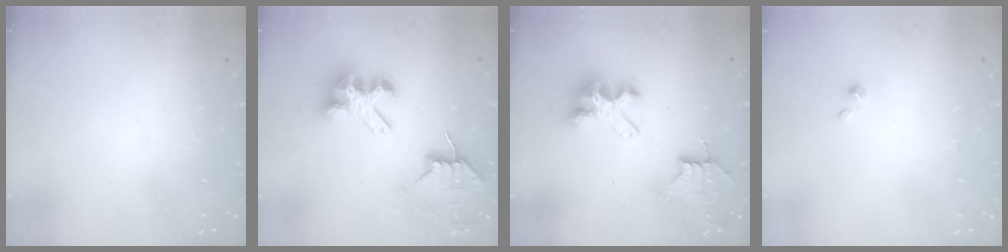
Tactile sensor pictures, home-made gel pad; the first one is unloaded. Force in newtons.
{"total": 7.8, "press": 7.7, "slide": 1.0}
{"total": 8.2, "press": 8.2, "slide": 0.7}
{"total": 0.7, "press": 0.7, "slide": 0.1}